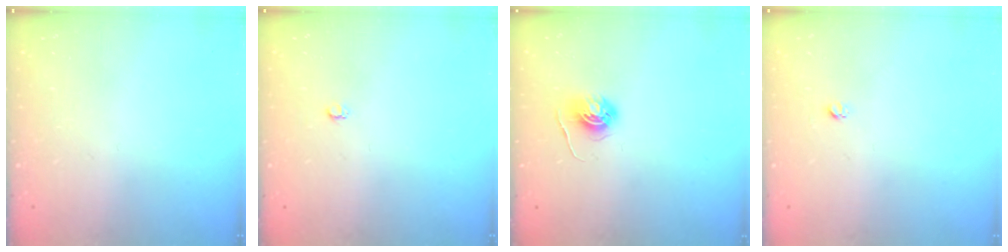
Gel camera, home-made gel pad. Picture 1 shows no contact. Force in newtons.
{"total": 2.6, "press": 2.6, "slide": 0.4}
{"total": 5.3, "press": 5.3, "slide": 0.5}
{"total": 2.7, "press": 2.7, "slide": 0.3}